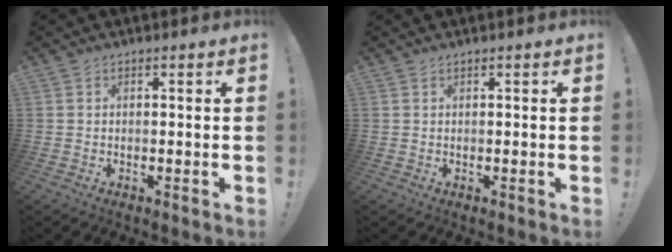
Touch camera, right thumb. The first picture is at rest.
{"total": 0.6, "force": [0.2, -0.2, -0.6], "torque": [0.009, 0.002, 0.004]}